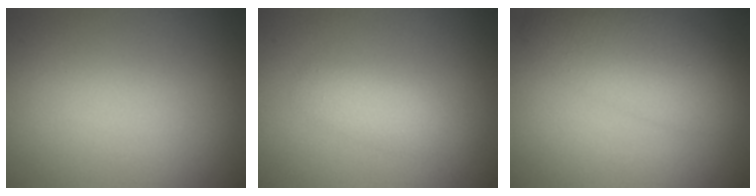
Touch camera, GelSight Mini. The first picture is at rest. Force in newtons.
{"total": 2.4, "press": 2.4, "slide": 0.2}
{"total": 5.5, "press": 5.5, "slide": 0.1}